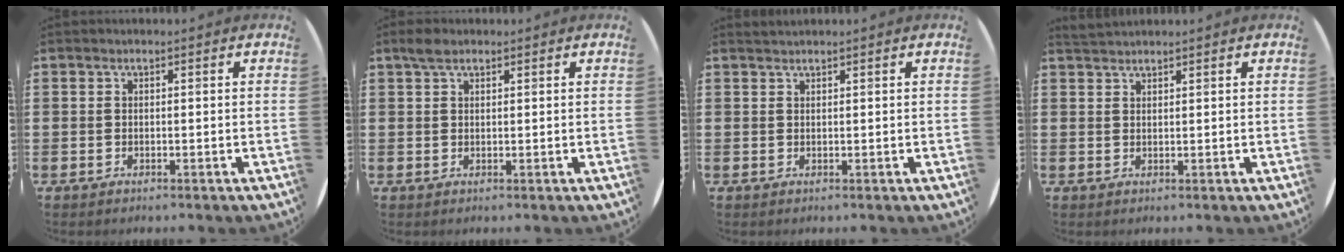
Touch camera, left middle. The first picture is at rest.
{"total": 2.0, "force": [1.6, 0.9, 1.0], "torque": [-0.013, 0.003, 0.027]}
{"total": 0.6, "force": [0.6, -0.1, 0.0], "torque": [0.000, 0.001, 0.011]}
{"total": 1.4, "force": [1.4, 0.1, 0.0], "torque": [-0.001, 0.001, 0.027]}